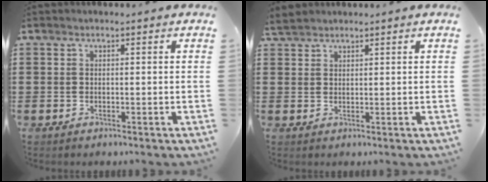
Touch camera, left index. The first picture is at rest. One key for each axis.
{"total": 2.2, "fx": 2.0, "fy": 0.6, "fz": 0.5, "tx": -0.017, "ty": 0.004, "tz": 0.041}